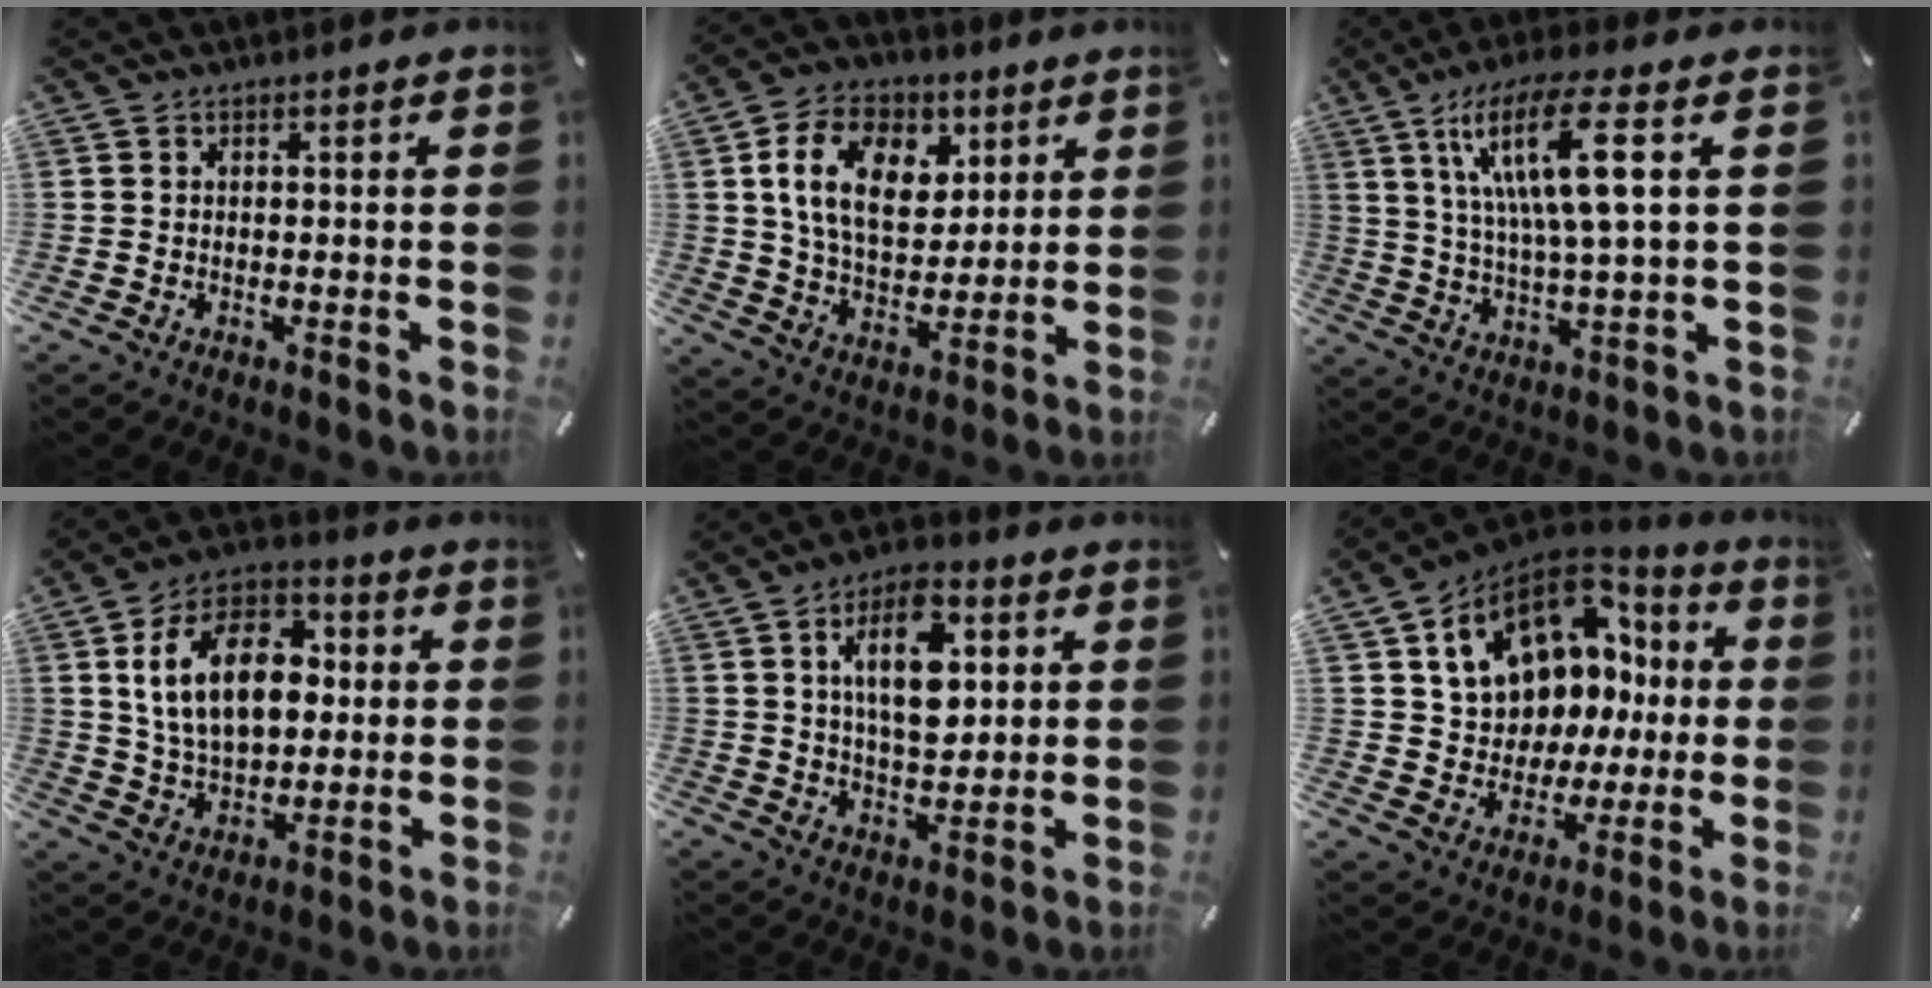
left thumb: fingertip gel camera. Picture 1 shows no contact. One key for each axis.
{"total": 14.4, "fx": 5.2, "fy": 10.2, "fz": 8.8, "tx": -0.152, "ty": -0.001, "tz": 0.093}
{"total": 14.5, "fx": 5.5, "fy": 2.8, "fz": 13.2, "tx": -0.263, "ty": 0.000, "tz": 0.085}
{"total": 16.3, "fx": 2.9, "fy": 10.8, "fz": 11.8, "tx": -0.223, "ty": 0.014, "tz": 0.048}
{"total": 13.0, "fx": 3.8, "fy": 7.3, "fz": 10.0, "tx": -0.159, "ty": -0.001, "tz": 0.062}
{"total": 16.5, "fx": 6.8, "fy": 12.6, "fz": 8.1, "tx": -0.146, "ty": -0.032, "tz": 0.138}